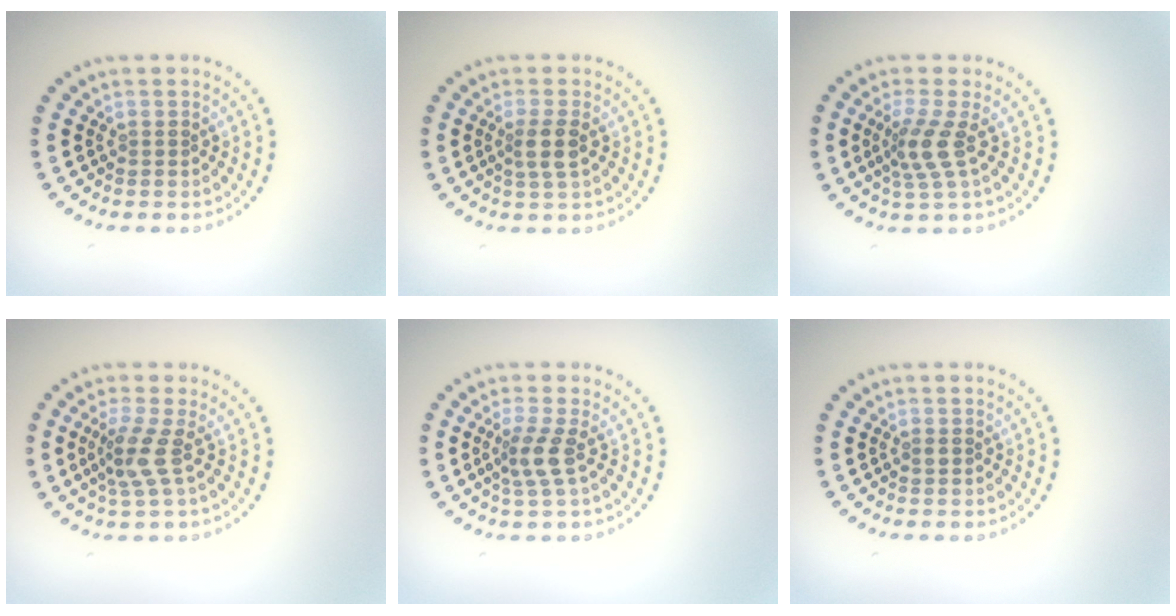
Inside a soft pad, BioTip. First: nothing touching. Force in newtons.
{"total": 2.2, "press": 1.9, "slide": 1.1}
{"total": 2.8, "press": 2.1, "slide": 1.9}
{"total": 2.7, "press": 2.0, "slide": 1.8}
{"total": 2.4, "press": 1.8, "slide": 1.6}
{"total": 0.6, "press": 0.6, "slide": 0.1}